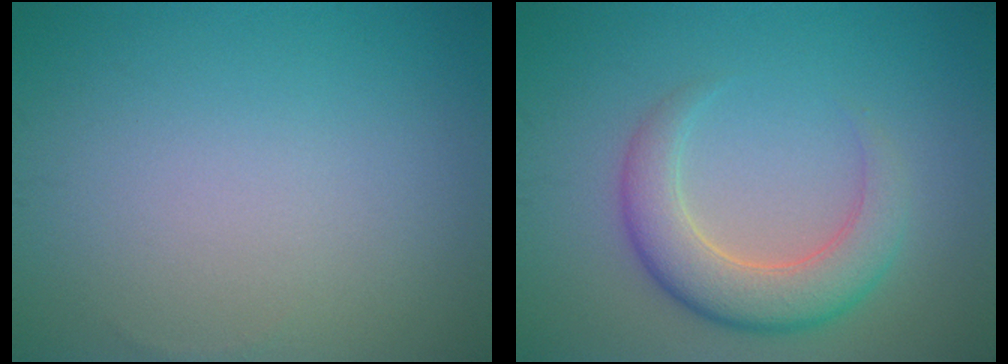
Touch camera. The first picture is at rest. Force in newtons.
{"total": 5.1, "press": 5.1, "slide": 0.2}